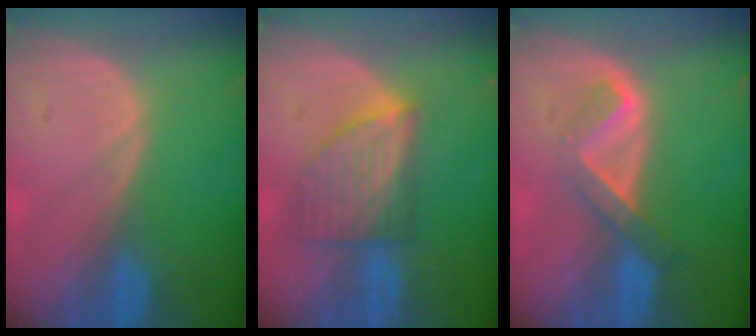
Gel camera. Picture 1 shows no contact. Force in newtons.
{"total": 7.1, "press": 6.6, "slide": 2.6}
{"total": 5.1, "press": 4.4, "slide": 2.7}